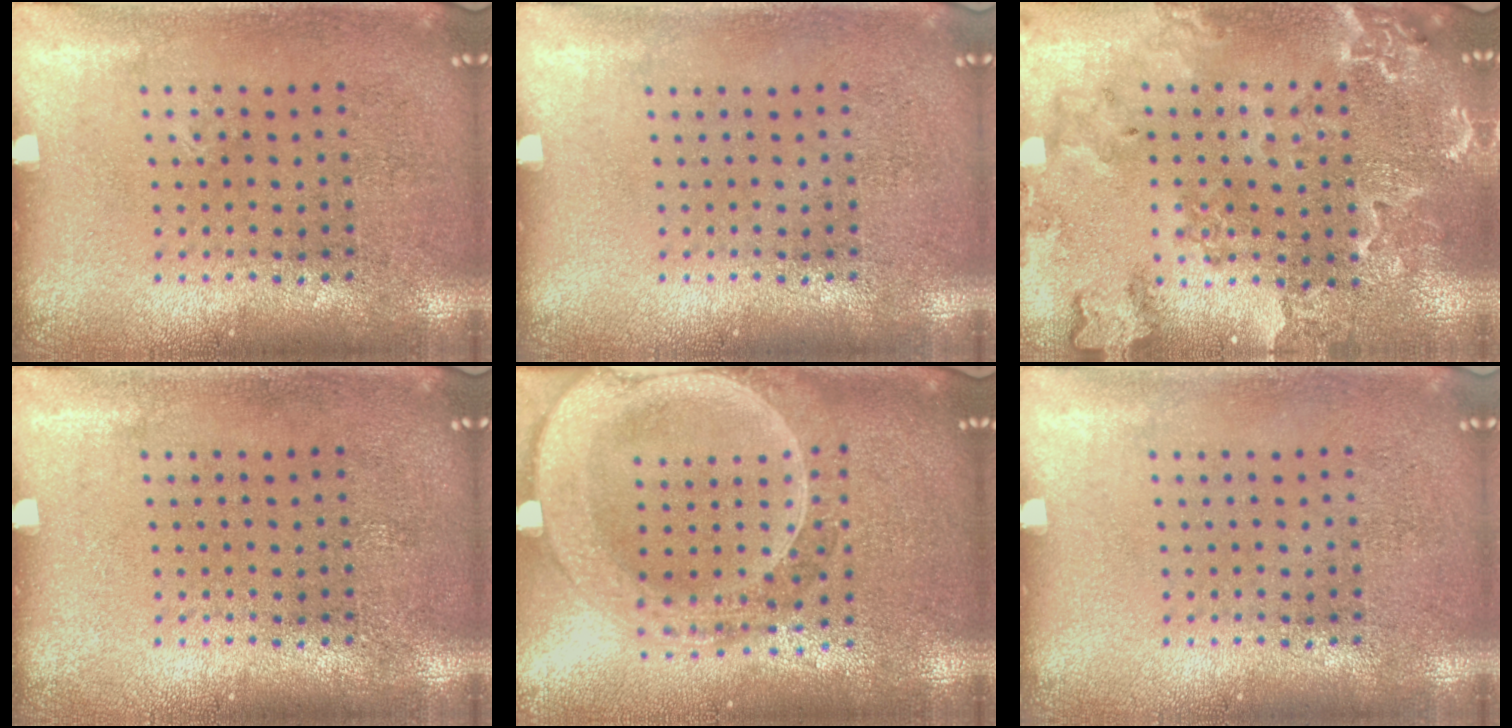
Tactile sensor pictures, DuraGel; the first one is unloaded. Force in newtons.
{"total": 0.0}
{"total": 1.8, "press": 1.8, "slide": 0.2}
{"total": 0.0}
{"total": 2.7, "press": 2.4, "slide": 1.1}
{"total": 0.0}